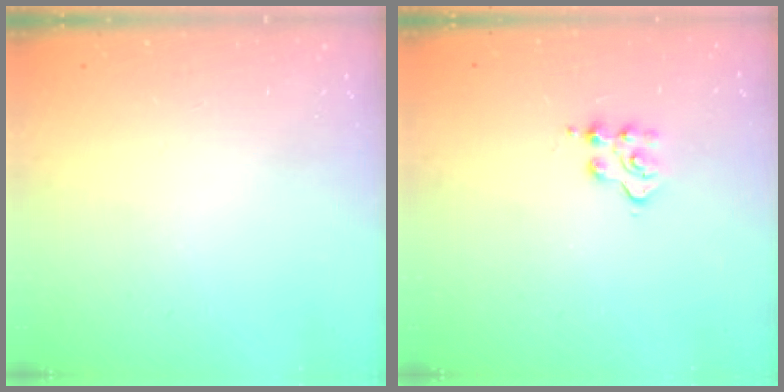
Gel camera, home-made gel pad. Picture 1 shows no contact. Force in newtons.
{"total": 4.2, "press": 4.1, "slide": 0.5}